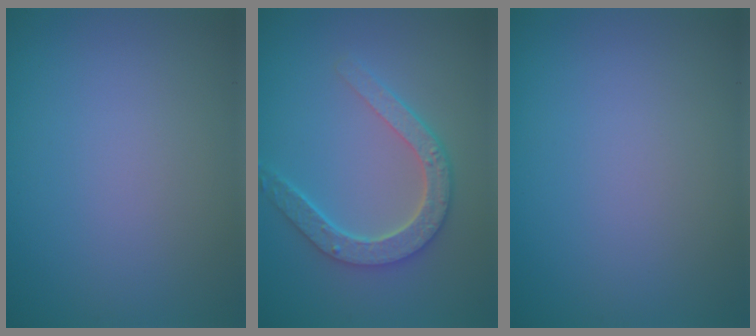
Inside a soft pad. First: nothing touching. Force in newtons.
{"total": 4.7, "press": 3.7, "slide": 2.9}
{"total": 0.0}